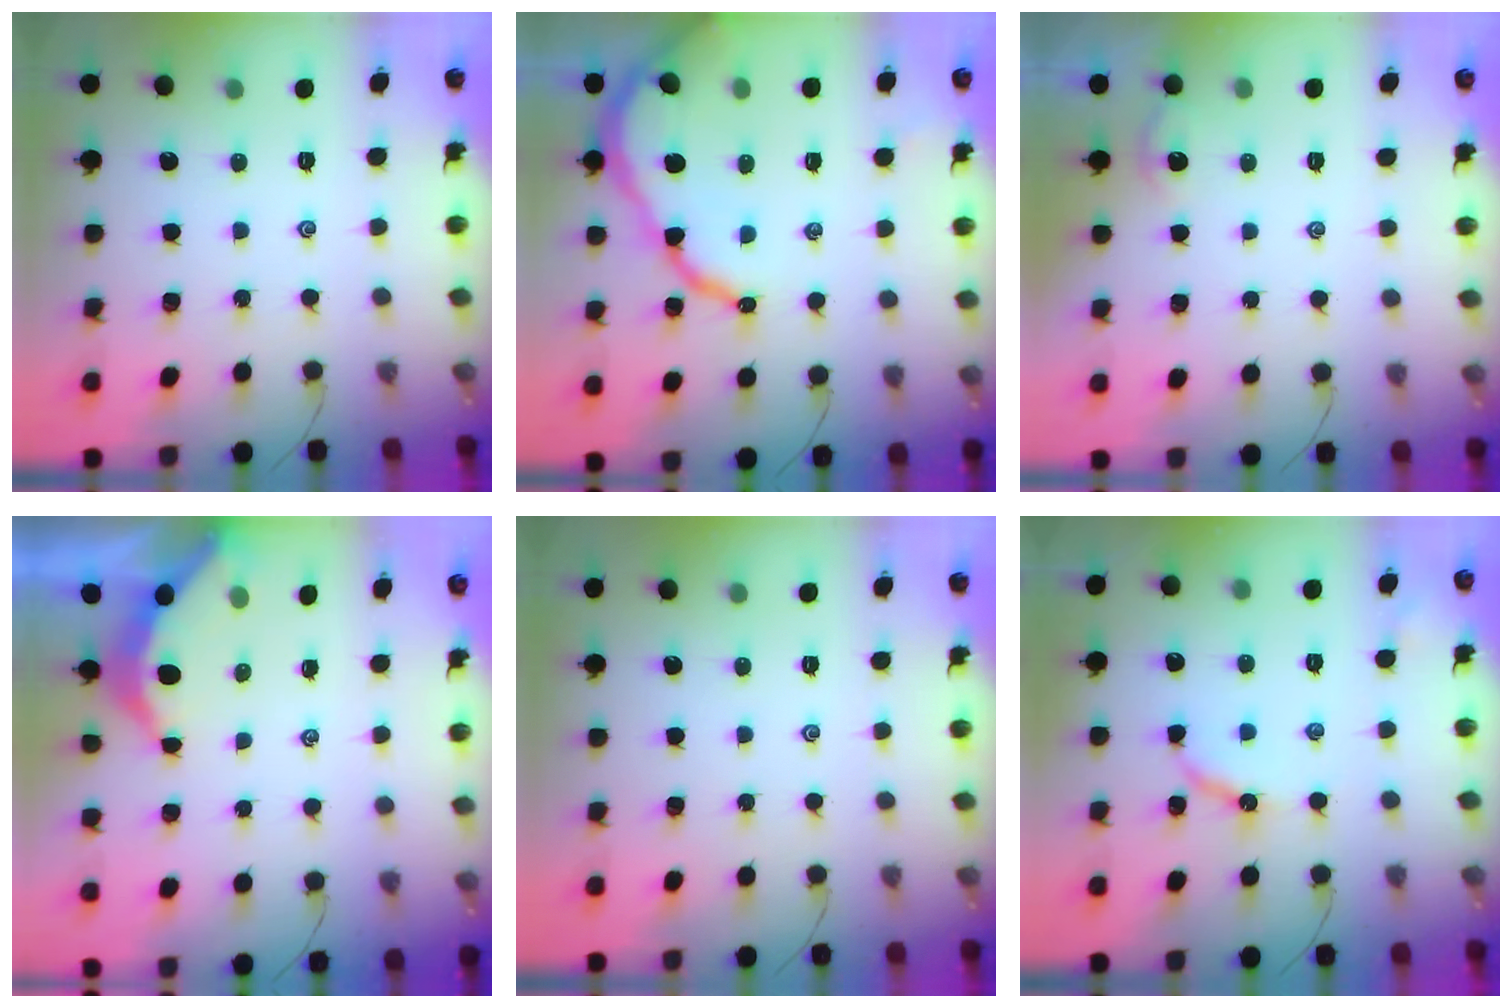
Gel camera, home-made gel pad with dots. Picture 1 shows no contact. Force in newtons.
{"total": 12.2, "press": 12.1, "slide": 1.2}
{"total": 0.8, "press": 0.8, "slide": 0.2}
{"total": 3.6, "press": 3.6, "slide": 0.4}
{"total": 0.0}
{"total": 6.8, "press": 6.7, "slide": 0.7}